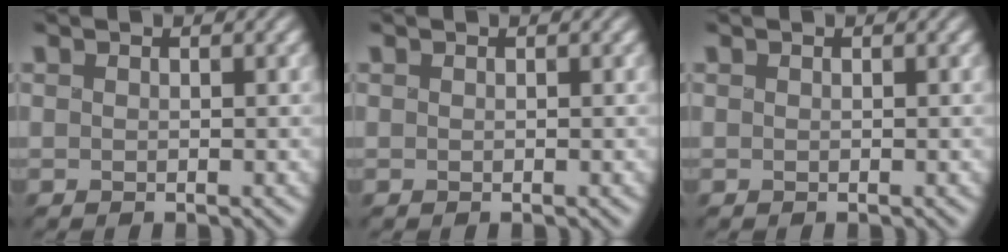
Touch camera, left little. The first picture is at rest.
{"total": 0.0}
{"total": 0.0}